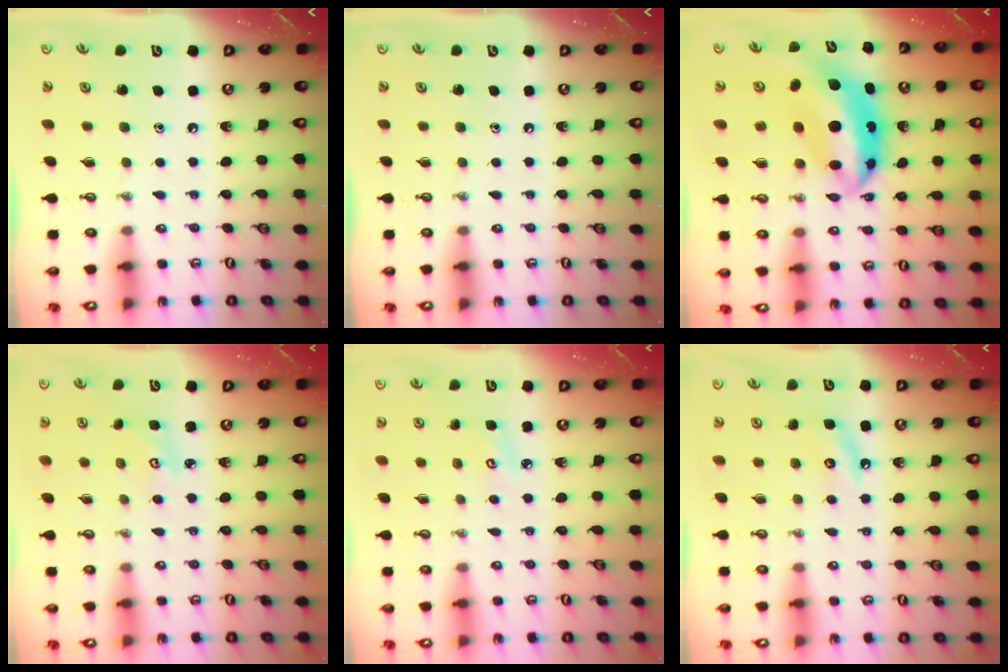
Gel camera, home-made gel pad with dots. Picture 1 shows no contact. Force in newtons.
{"total": 0.0}
{"total": 11.1, "press": 11.1, "slide": 1.0}
{"total": 3.1, "press": 3.1, "slide": 0.4}
{"total": 4.1, "press": 4.1, "slide": 0.4}
{"total": 5.6, "press": 5.6, "slide": 0.8}